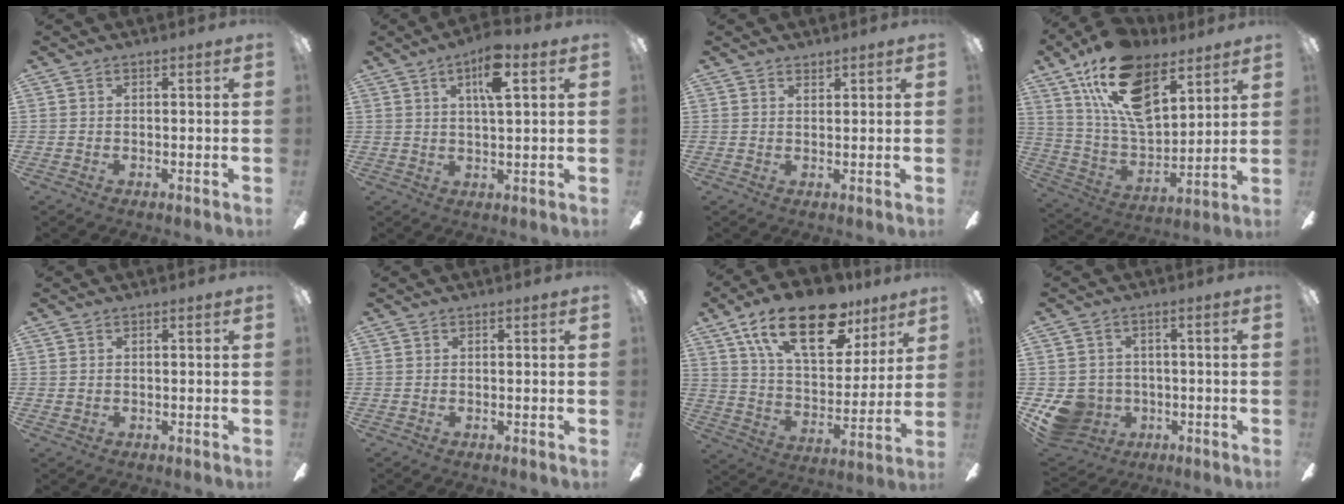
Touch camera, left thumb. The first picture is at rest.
{"total": 8.0, "force": [4.0, 1.9, 6.6], "torque": [-0.113, -0.002, 0.062]}
{"total": 1.3, "force": [1.2, 0.4, 0.1], "torque": [-0.003, -0.001, 0.024]}
{"total": 20.7, "force": [11.7, 10.8, 13.3], "torque": [-0.258, -0.051, 0.210]}
{"total": 0.7, "force": [0.3, 0.6, 0.1], "torque": [-0.002, 0.005, 0.004]}
{"total": 0.0}
{"total": 23.2, "force": [14.1, 11.0, 14.9], "torque": [-0.240, -0.066, 0.243]}
{"total": 8.8, "force": [-2.7, 7.9, 2.7], "torque": [-0.098, 0.015, -0.045]}